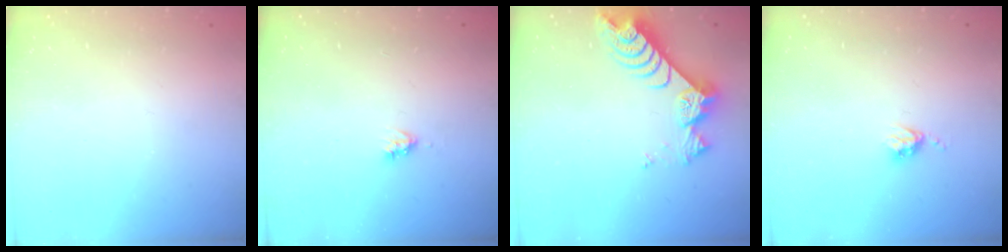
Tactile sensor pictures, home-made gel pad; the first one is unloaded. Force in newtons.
{"total": 2.6, "press": 2.6, "slide": 0.4}
{"total": 8.3, "press": 8.2, "slide": 1.0}
{"total": 3.8, "press": 3.8, "slide": 0.5}